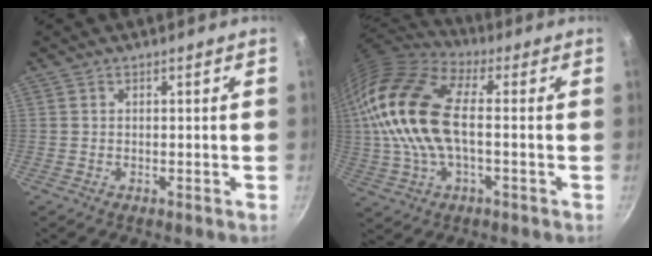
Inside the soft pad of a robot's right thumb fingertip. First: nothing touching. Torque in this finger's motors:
{"motor_torque": [-0.28, 2.31, 2.11, -0.22, 0.78]}